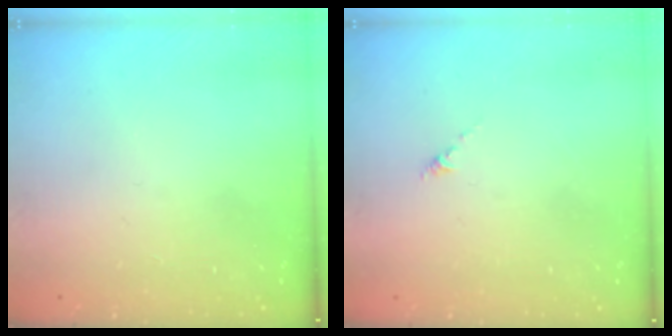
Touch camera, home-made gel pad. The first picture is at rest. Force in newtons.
{"total": 0.0}